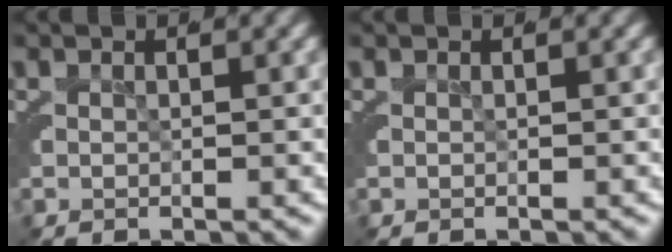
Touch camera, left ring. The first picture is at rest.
{"total": 0.0}